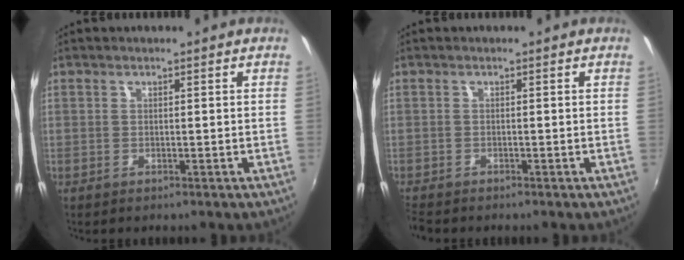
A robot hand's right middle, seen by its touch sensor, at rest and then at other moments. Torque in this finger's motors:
{"motor_torque": [1.02, -1.12, 0.43, 0.13]}